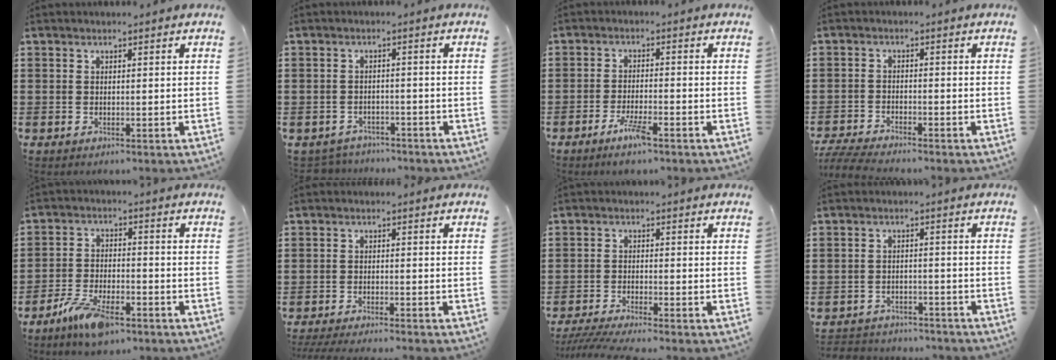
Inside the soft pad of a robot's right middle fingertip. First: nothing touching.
{"total": 2.4, "force": [-2.4, 0.4, -0.3], "torque": [-0.005, -0.001, -0.053]}
{"total": 4.1, "force": [-2.6, 0.6, 3.2], "torque": [-0.063, -0.004, -0.048]}
{"total": 4.0, "force": [-3.8, 0.0, 1.3], "torque": [-0.042, -0.014, -0.081]}
{"total": 7.2, "force": [-5.0, 2.3, 4.7], "torque": [-0.105, -0.003, -0.094]}
{"total": 2.5, "force": [-2.3, -0.3, 0.8], "torque": [-0.013, -0.001, -0.045]}
{"total": 3.3, "force": [-2.9, -0.2, 1.5], "torque": [-0.040, -0.012, -0.061]}
{"total": 2.8, "force": [-2.8, 0.4, -0.1], "torque": [-0.006, -0.003, -0.060]}